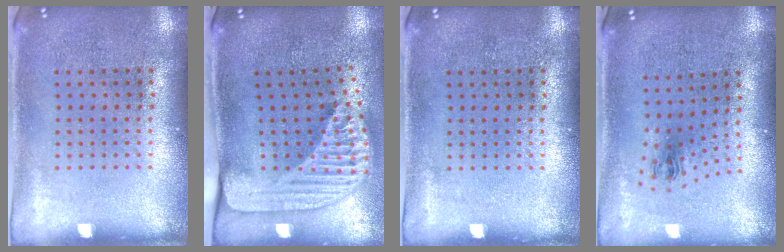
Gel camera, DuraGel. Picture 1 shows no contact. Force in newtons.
{"total": 2.4, "press": 1.8, "slide": 1.7}
{"total": 0.0}
{"total": 1.0, "press": 0.5, "slide": 0.9}